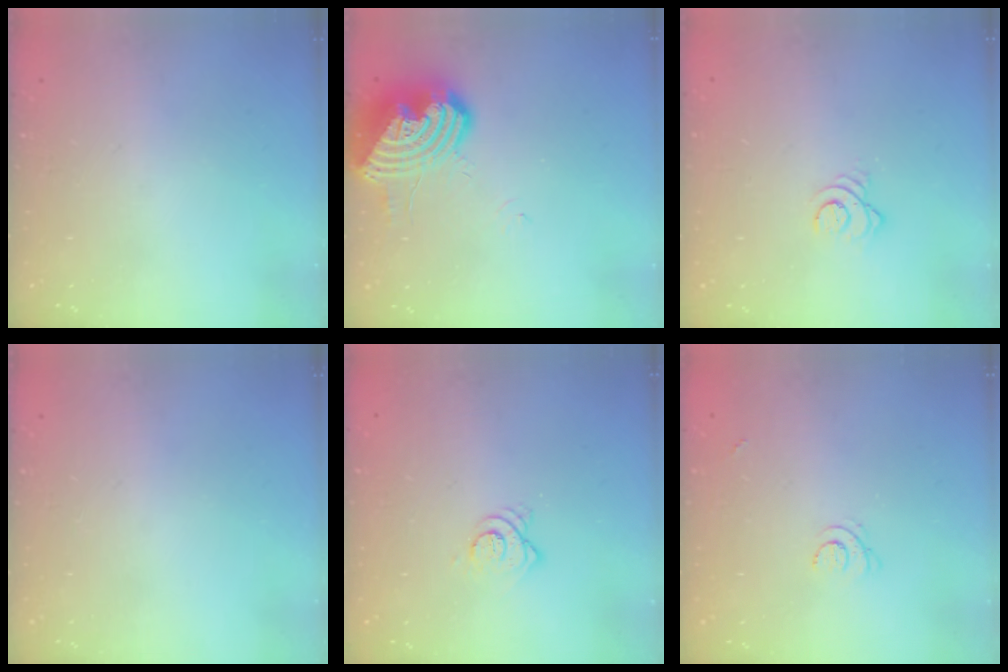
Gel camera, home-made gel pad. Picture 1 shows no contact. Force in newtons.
{"total": 14.8, "press": 14.7, "slide": 2.1}
{"total": 3.0, "press": 3.0, "slide": 0.1}
{"total": 0.0}
{"total": 4.2, "press": 4.2, "slide": 0.2}
{"total": 3.3, "press": 3.3, "slide": 0.5}